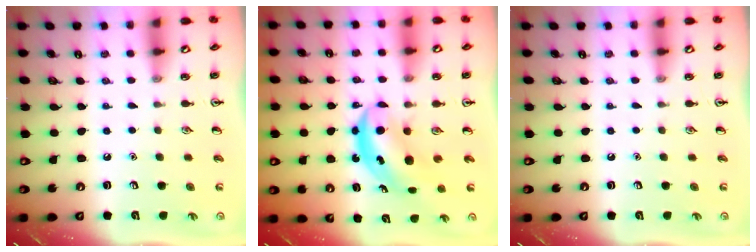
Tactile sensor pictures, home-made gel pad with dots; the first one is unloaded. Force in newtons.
{"total": 5.2, "press": 5.1, "slide": 1.3}
{"total": 0.0}